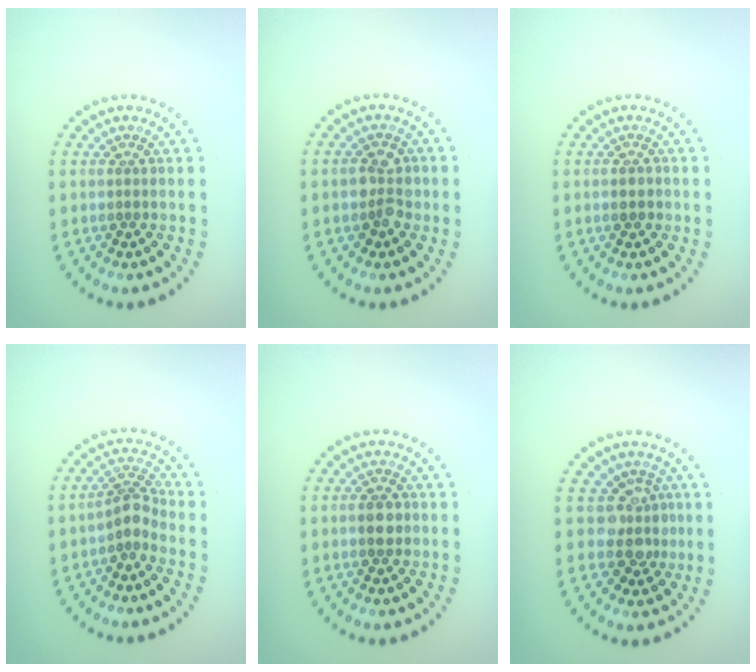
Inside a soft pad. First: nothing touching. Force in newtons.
{"total": 2.4, "press": 2.4, "slide": 0.4}
{"total": 1.1, "press": 1.1, "slide": 0.3}
{"total": 2.4, "press": 1.9, "slide": 1.5}
{"total": 2.0, "press": 2.0, "slide": 0.2}
{"total": 2.9, "press": 2.2, "slide": 1.9}